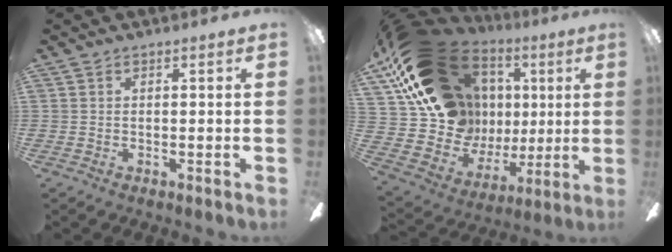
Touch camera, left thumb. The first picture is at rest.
{"total": 24.6, "force": [10.2, 18.2, 13.0], "torque": [-0.236, -0.060, 0.225]}